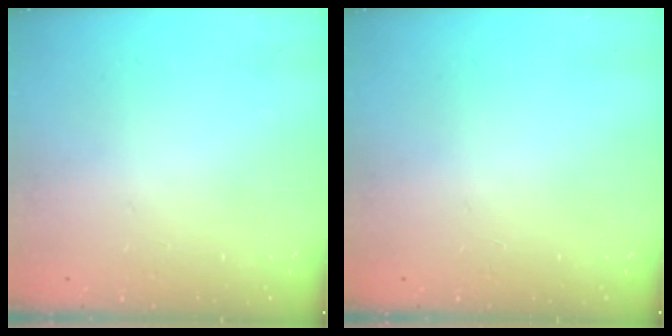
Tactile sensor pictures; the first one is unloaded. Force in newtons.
{"total": 0.0}